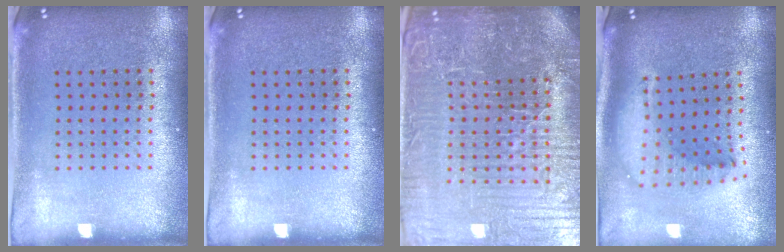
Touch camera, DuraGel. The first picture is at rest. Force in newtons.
{"total": 0.0}
{"total": 7.2, "press": 6.4, "slide": 3.3}
{"total": 1.9, "press": 1.5, "slide": 1.2}